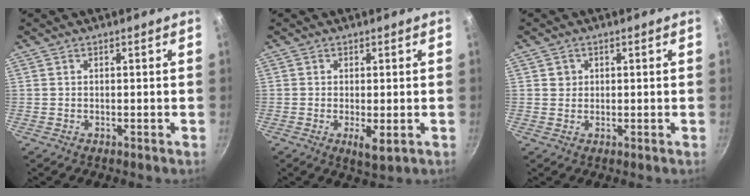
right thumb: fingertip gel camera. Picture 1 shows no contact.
{"total": 3.7, "force": [-0.8, 1.2, 3.4], "torque": [-0.058, -0.012, -0.010]}
{"total": 1.7, "force": [0.5, 1.6, 0.3], "torque": [0.004, 0.004, 0.006]}